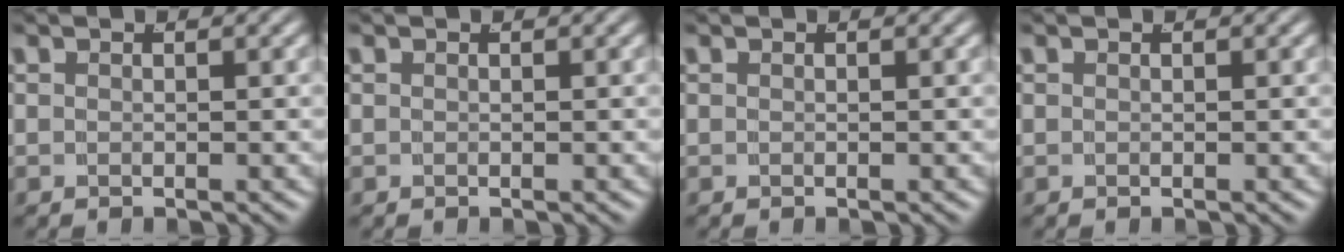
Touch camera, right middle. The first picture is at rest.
{"total": 0.0}
{"total": 0.0}
{"total": 0.0}